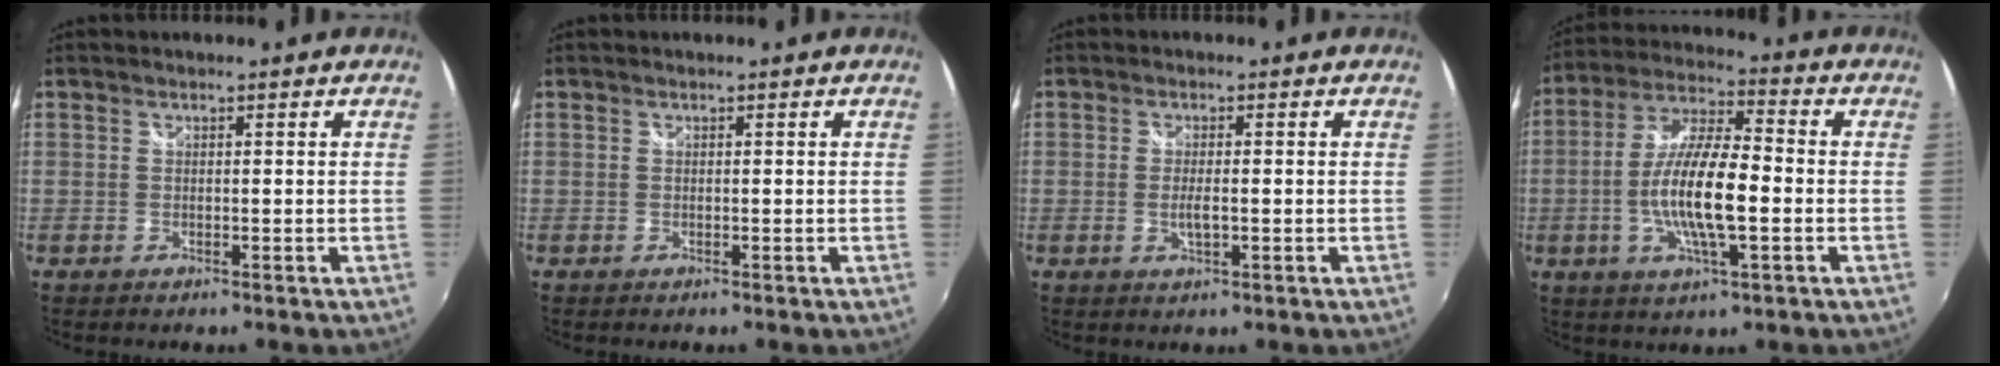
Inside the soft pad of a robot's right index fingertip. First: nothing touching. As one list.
[{"total": 0.0}, {"total": 2.8, "force": [-0.5, 0.8, 2.6], "torque": [-0.048, -0.006, -0.008]}, {"total": 13.7, "force": [-2.7, 3.4, 13.0], "torque": [-0.260, -0.001, -0.055]}]